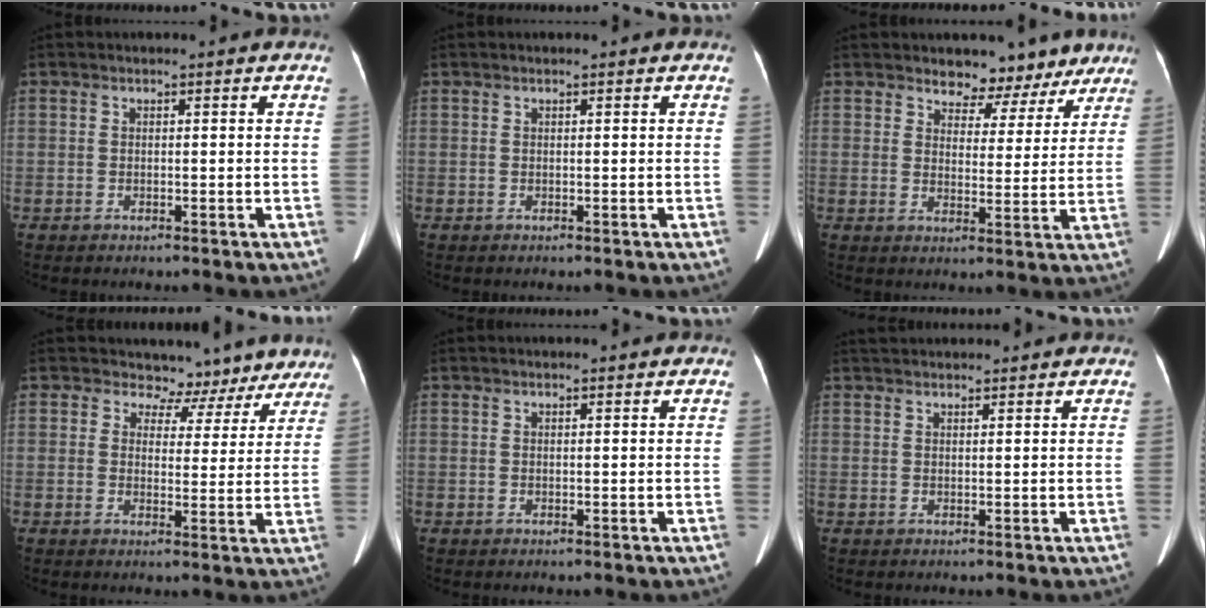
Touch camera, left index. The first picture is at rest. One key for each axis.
{"total": 0.0}
{"total": 7.9, "fx": 6.7, "fy": 3.9, "fz": 1.4, "tx": -0.003, "ty": -0.001, "tz": 0.078}
{"total": 9.4, "fx": 8.3, "fy": 4.4, "fz": -0.7, "tx": 0.041, "ty": -0.006, "tz": 0.067}
{"total": 2.1, "fx": 1.9, "fy": 0.0, "fz": 0.9, "tx": -0.011, "ty": 0.018, "tz": 0.025}
{"total": 6.7, "fx": 6.3, "fy": 0.8, "fz": 2.3, "tx": -0.033, "ty": 0.039, "tz": 0.090}